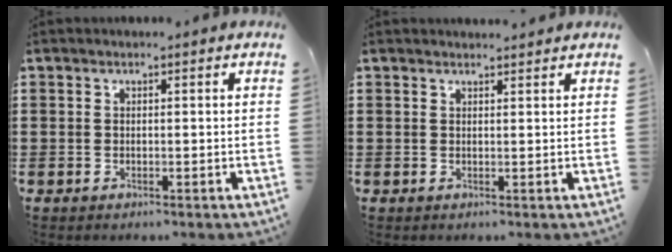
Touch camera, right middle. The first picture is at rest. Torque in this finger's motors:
{"motor_torque": [0.10, -0.03, -0.02, 0.00]}